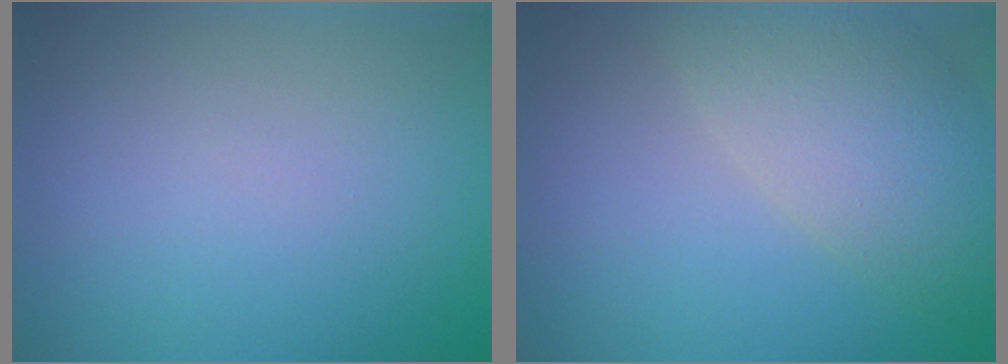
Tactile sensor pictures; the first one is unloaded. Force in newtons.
{"total": 6.8, "press": 6.8, "slide": 0.6}